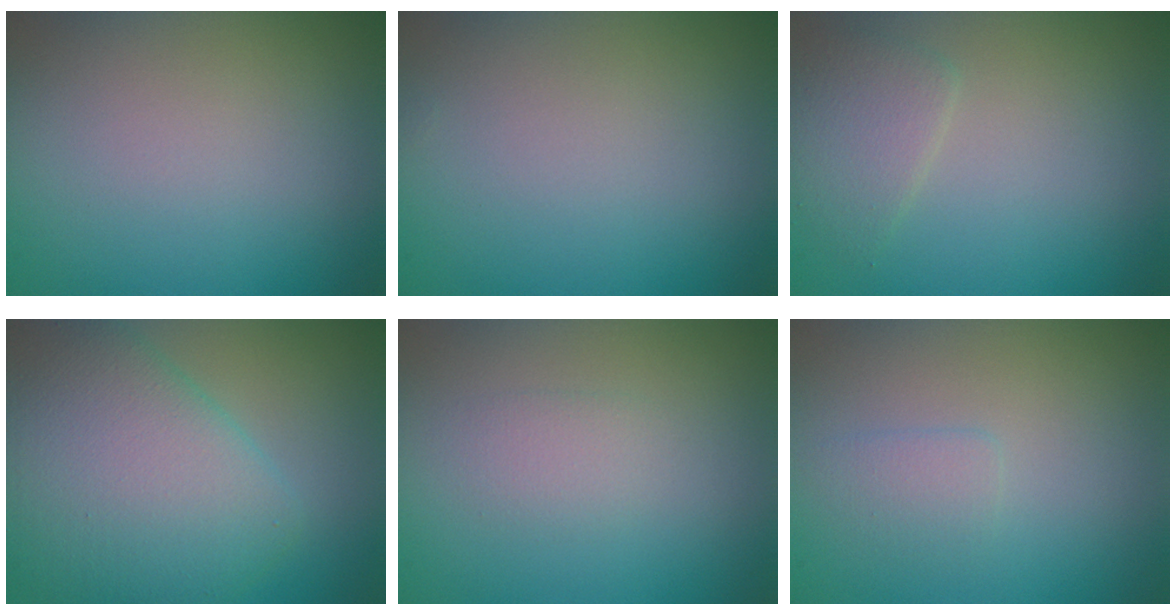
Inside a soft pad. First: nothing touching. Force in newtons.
{"total": 0.0}
{"total": 2.3, "press": 2.3, "slide": 0.1}
{"total": 8.9, "press": 8.9, "slide": 0.2}
{"total": 1.2, "press": 1.2, "slide": 0.3}
{"total": 1.2, "press": 1.2, "slide": 0.1}